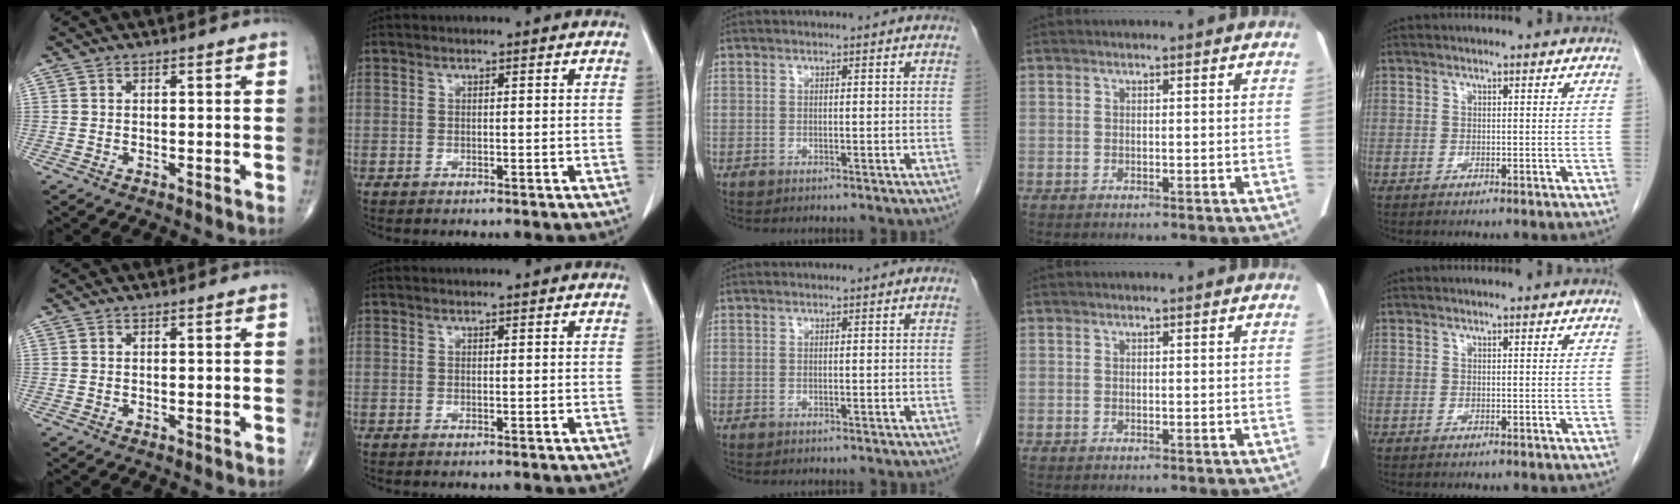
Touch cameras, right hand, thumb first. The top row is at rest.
{}